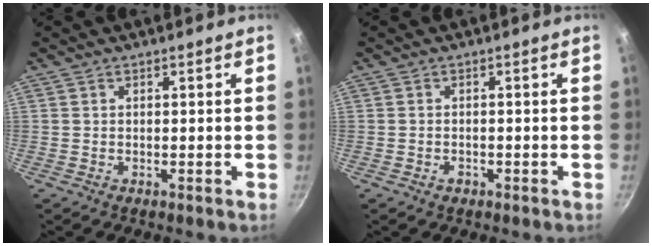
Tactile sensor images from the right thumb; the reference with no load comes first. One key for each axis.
{"total": 1.2, "fx": -0.7, "fy": 0.8, "fz": 0.6, "tx": -0.011, "ty": 0.005, "tz": -0.010}